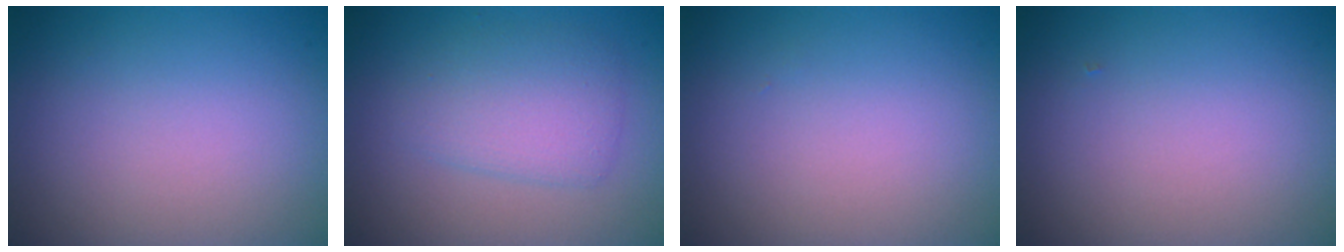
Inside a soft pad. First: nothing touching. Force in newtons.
{"total": 3.6, "press": 3.6, "slide": 0.0}
{"total": 0.0}
{"total": 0.0}